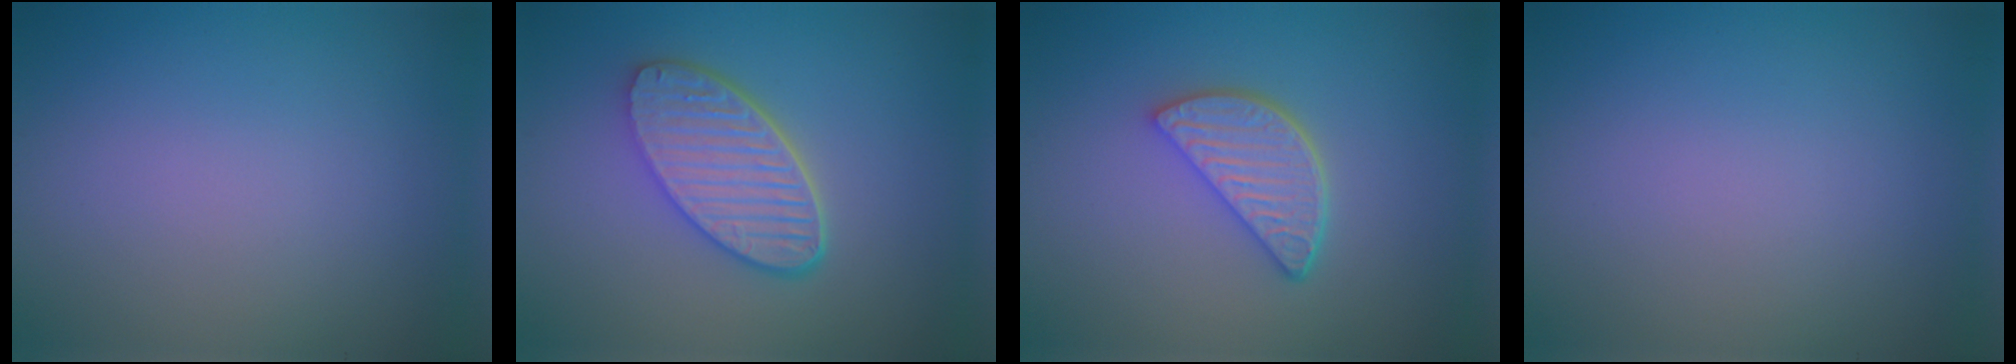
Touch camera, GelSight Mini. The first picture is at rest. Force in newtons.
{"total": 5.7, "press": 4.4, "slide": 3.6}
{"total": 3.9, "press": 3.2, "slide": 2.3}
{"total": 0.0}